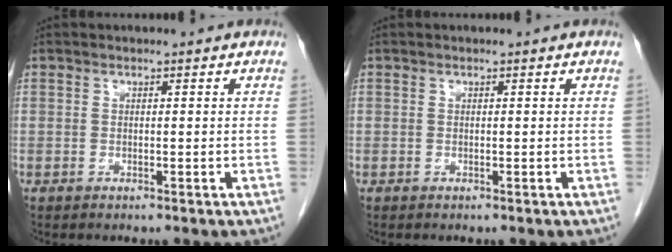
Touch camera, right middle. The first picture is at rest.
{"total": 0.0}